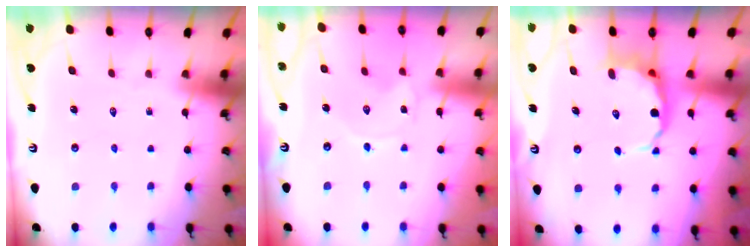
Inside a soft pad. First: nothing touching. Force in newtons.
{"total": 0.0}
{"total": 7.8, "press": 7.6, "slide": 1.8}